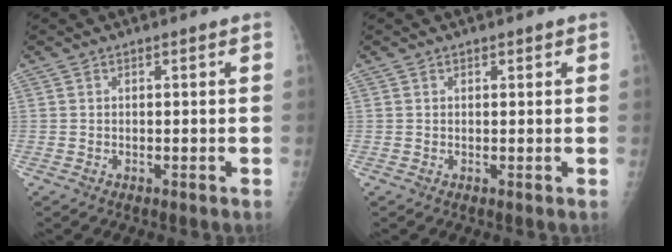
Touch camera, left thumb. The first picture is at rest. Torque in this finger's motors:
{"motor_torque": [-0.32, -0.17, -0.12, -0.11, 0.03]}